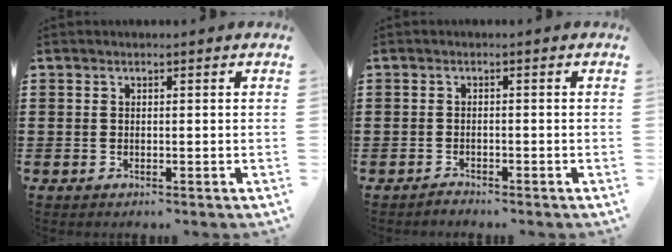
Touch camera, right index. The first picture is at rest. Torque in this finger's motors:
{"motor_torque": [-0.44, 1.28, -0.70, -0.21]}